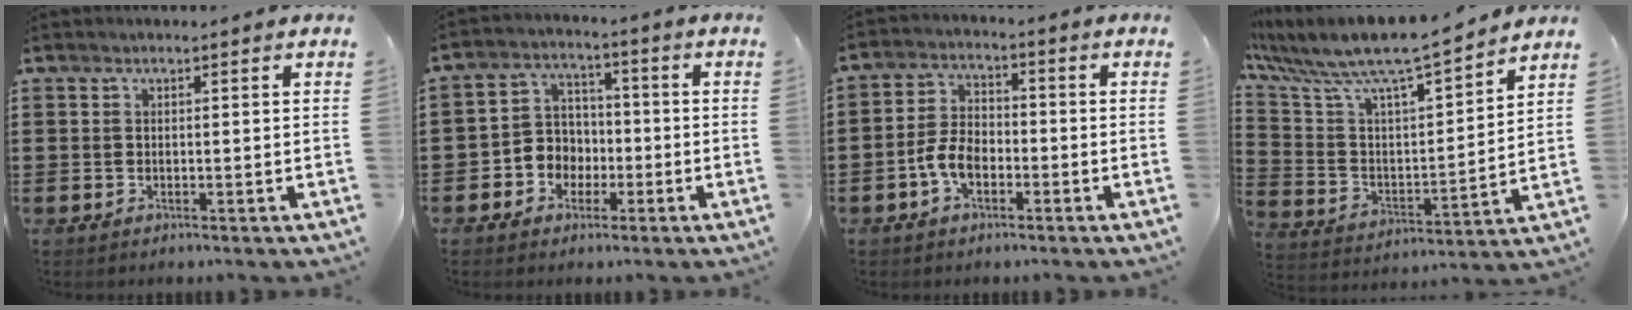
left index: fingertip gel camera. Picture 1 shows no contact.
{"total": 5.1, "force": [-1.9, 4.6, 1.2], "torque": [-0.045, 0.010, -0.041]}
{"total": 5.2, "force": [-2.2, 2.9, 3.8], "torque": [-0.093, 0.001, -0.048]}
{"total": 8.9, "force": [7.9, 0.7, 4.1], "torque": [-0.116, -0.063, 0.129]}